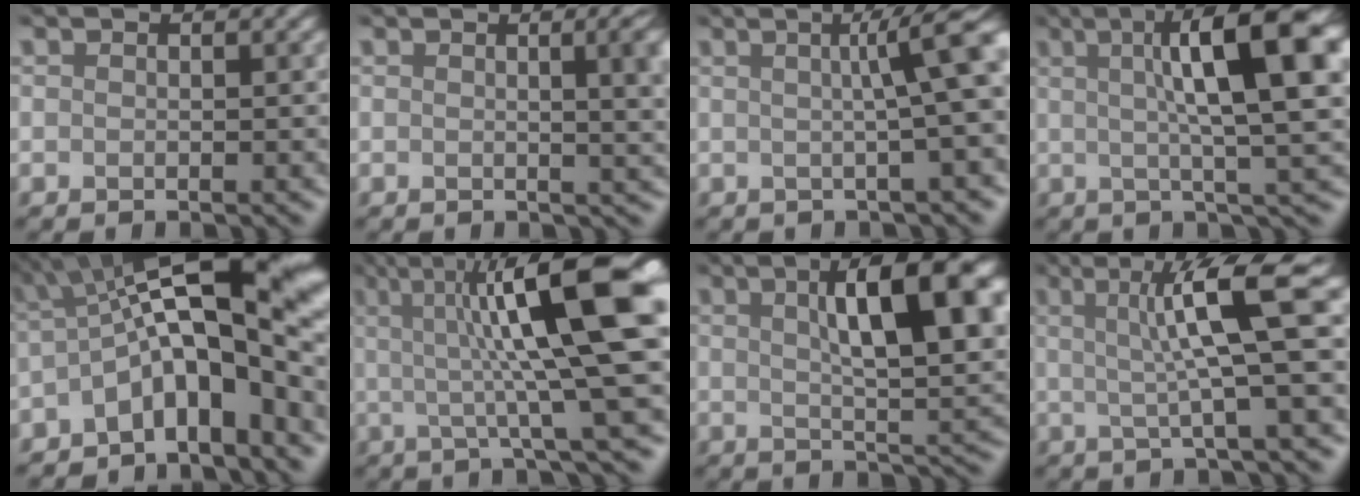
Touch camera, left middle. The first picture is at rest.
{"total": 6.3, "force": [0.9, 2.8, 5.6], "torque": [-0.021, 0.035, -0.002]}
{"total": 5.2, "force": [0.9, 0.2, 5.2], "torque": [-0.070, 0.014, 0.019]}
{"total": 10.9, "force": [2.8, 1.8, 10.4], "torque": [-0.129, 0.022, 0.052]}
{"total": 11.4, "force": [-1.7, 3.3, 10.8], "torque": [-0.164, 0.032, -0.024]}
{"total": 11.2, "force": [2.3, 1.8, 10.8], "torque": [-0.165, 0.018, 0.048]}
{"total": 9.8, "force": [3.1, 1.9, 9.1], "torque": [-0.119, 0.013, 0.058]}
{"total": 6.6, "force": [1.7, 0.5, 6.4], "torque": [-0.103, 0.016, 0.035]}